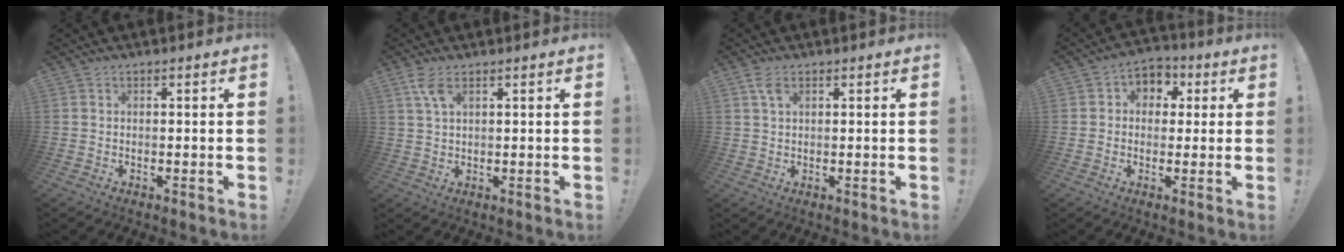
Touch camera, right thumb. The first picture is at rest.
{"total": 5.1, "force": [2.8, 2.1, 3.7], "torque": [-0.077, -0.003, 0.054]}
{"total": 3.5, "force": [1.8, 1.8, 2.4], "torque": [-0.051, -0.001, 0.035]}
{"total": 5.9, "force": [-0.1, 5.5, 2.2], "torque": [-0.015, 0.005, 0.001]}